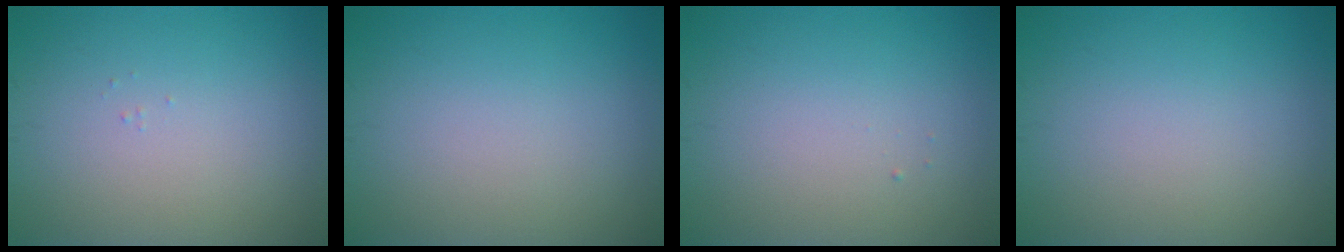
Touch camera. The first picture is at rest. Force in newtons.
{"total": 0.0}
{"total": 0.0}
{"total": 0.0}